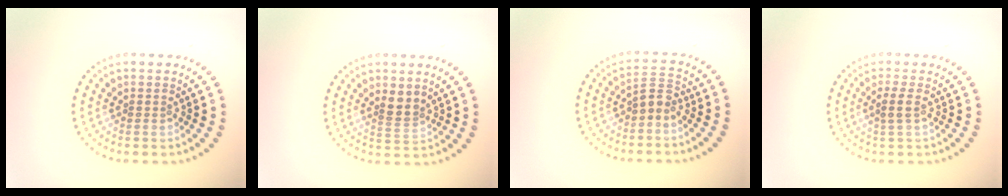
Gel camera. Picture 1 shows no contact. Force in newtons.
{"total": 2.0, "press": 1.6, "slide": 1.2}
{"total": 1.9, "press": 1.5, "slide": 1.0}
{"total": 1.6, "press": 1.2, "slide": 1.0}